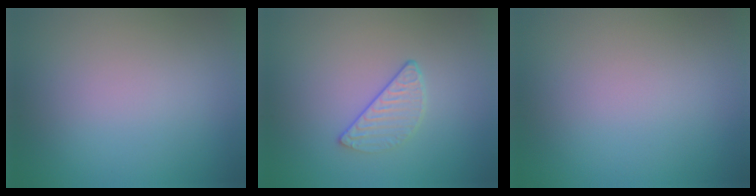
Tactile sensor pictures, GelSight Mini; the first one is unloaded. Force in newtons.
{"total": 2.2, "press": 1.5, "slide": 1.6}
{"total": 0.0}